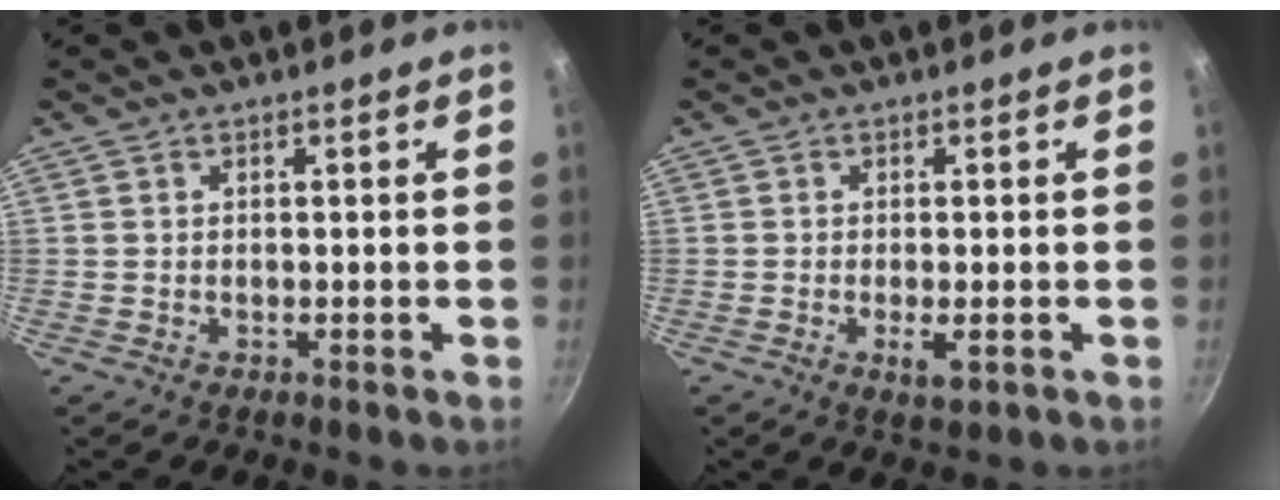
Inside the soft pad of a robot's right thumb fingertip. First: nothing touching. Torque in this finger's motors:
{"motor_torque": [-0.46, 1.23, -0.14, -0.01, 0.06]}